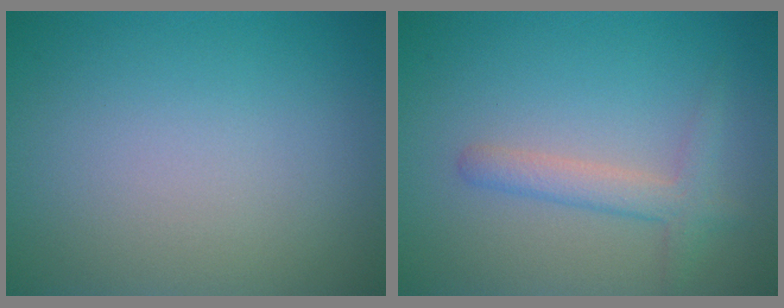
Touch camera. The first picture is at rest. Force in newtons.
{"total": 1.8, "press": 1.8, "slide": 0.2}